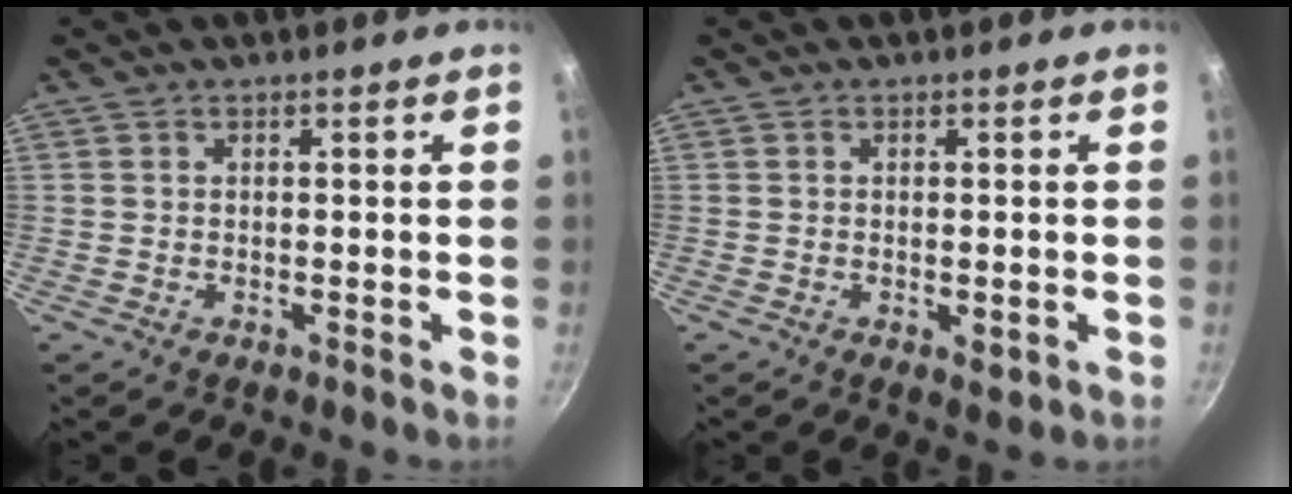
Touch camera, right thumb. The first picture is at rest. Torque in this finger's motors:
{"motor_torque": [-0.25, 0.13, 0.16, 0.33, 0.02]}